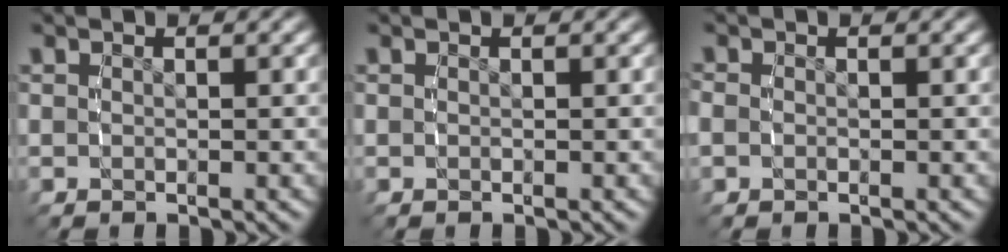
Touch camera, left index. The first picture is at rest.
{"total": 0.0}
{"total": 1.1, "force": [-0.2, 1.0, 0.4], "torque": [-0.018, 0.002, -0.006]}